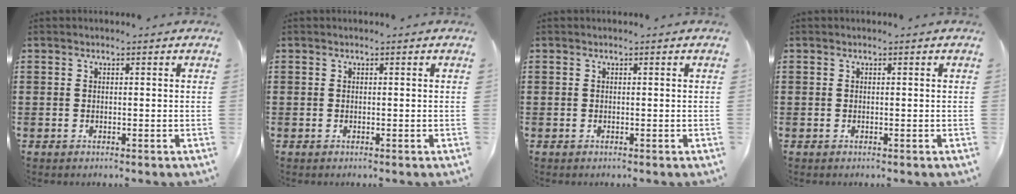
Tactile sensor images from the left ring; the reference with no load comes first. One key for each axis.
{"total": 0.0}
{"total": 0.0}
{"total": 0.0}